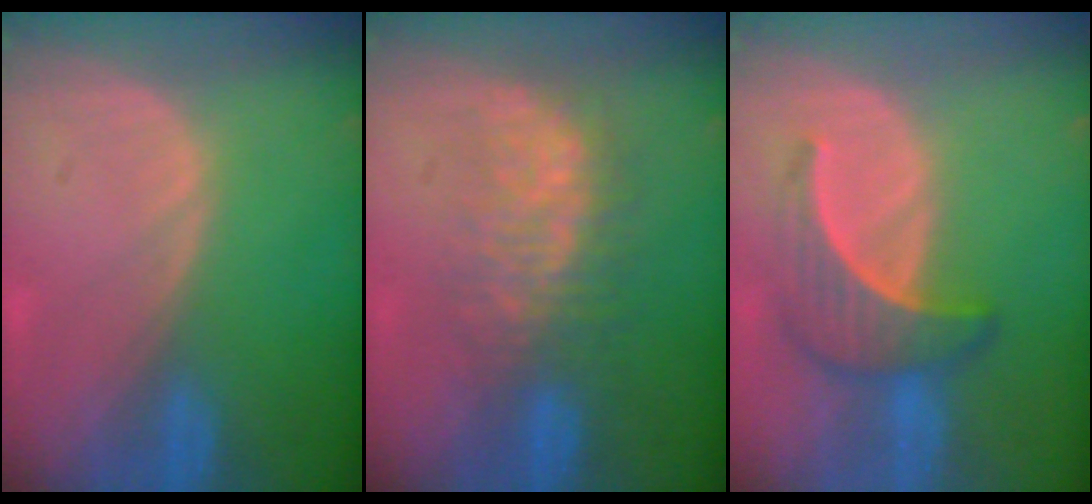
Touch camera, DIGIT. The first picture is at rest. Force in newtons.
{"total": 7.8, "press": 7.6, "slide": 2.0}
{"total": 6.3, "press": 6.1, "slide": 1.6}